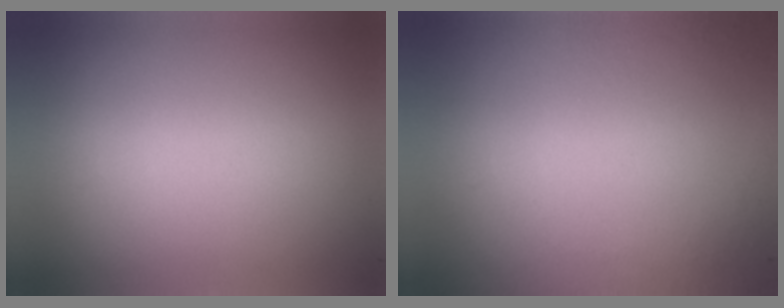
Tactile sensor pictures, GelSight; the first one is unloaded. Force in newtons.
{"total": 4.9}